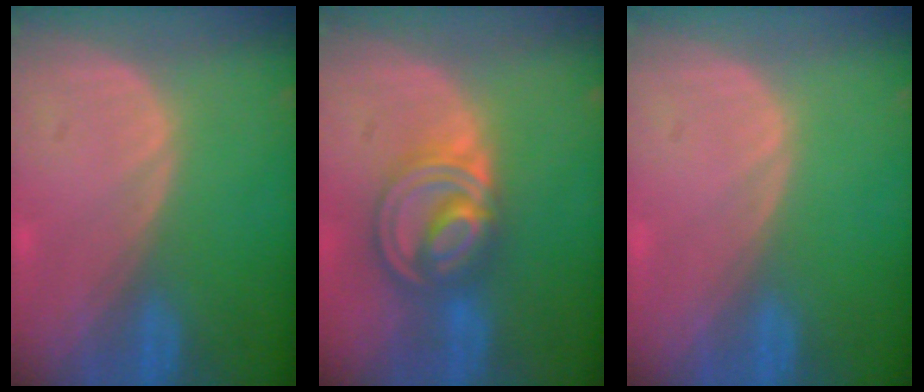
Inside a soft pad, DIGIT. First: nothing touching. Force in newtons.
{"total": 8.6, "press": 7.2, "slide": 4.7}
{"total": 0.0}